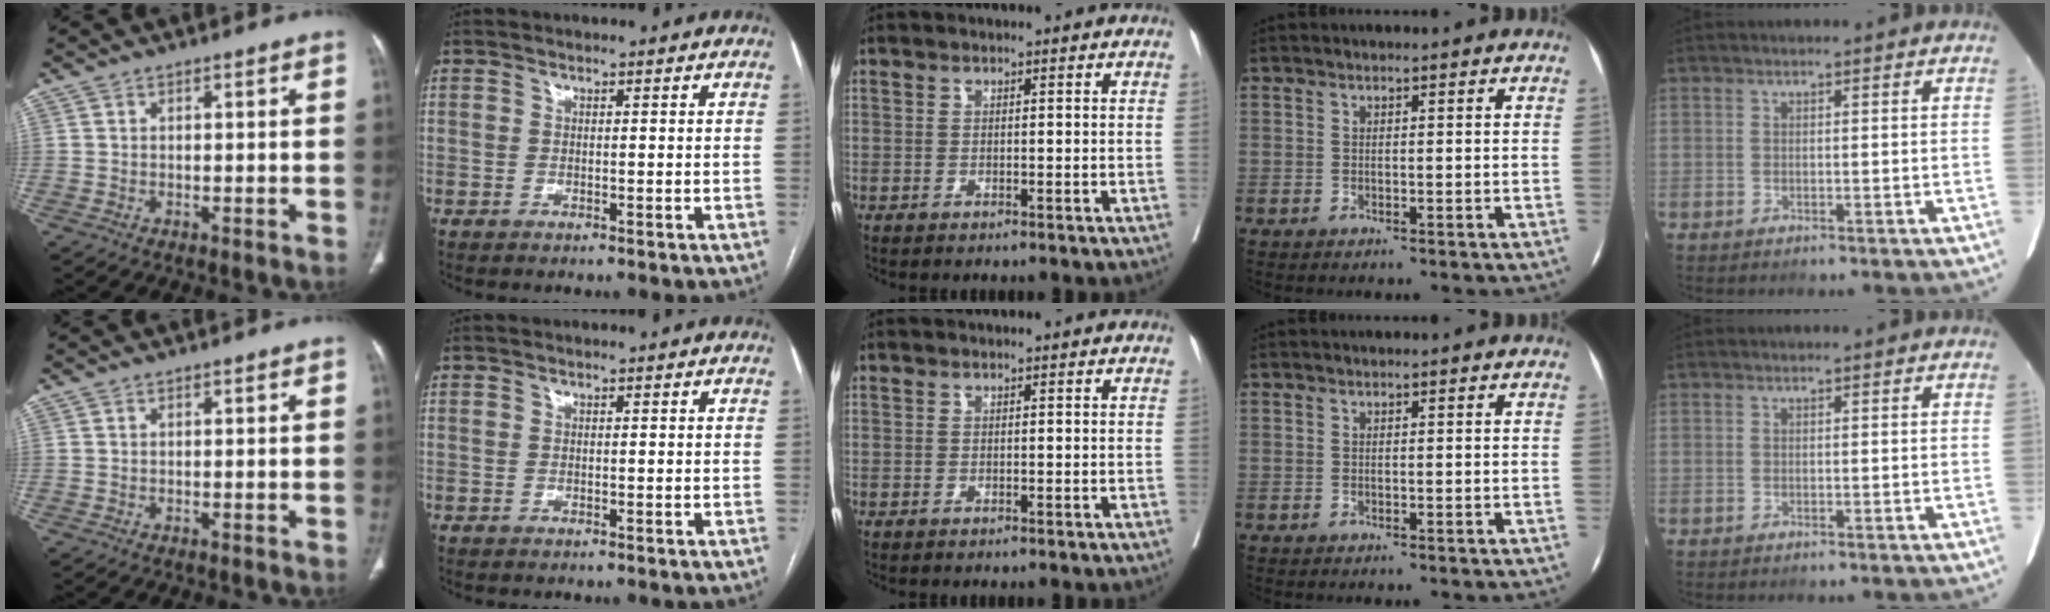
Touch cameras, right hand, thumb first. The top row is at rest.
{}